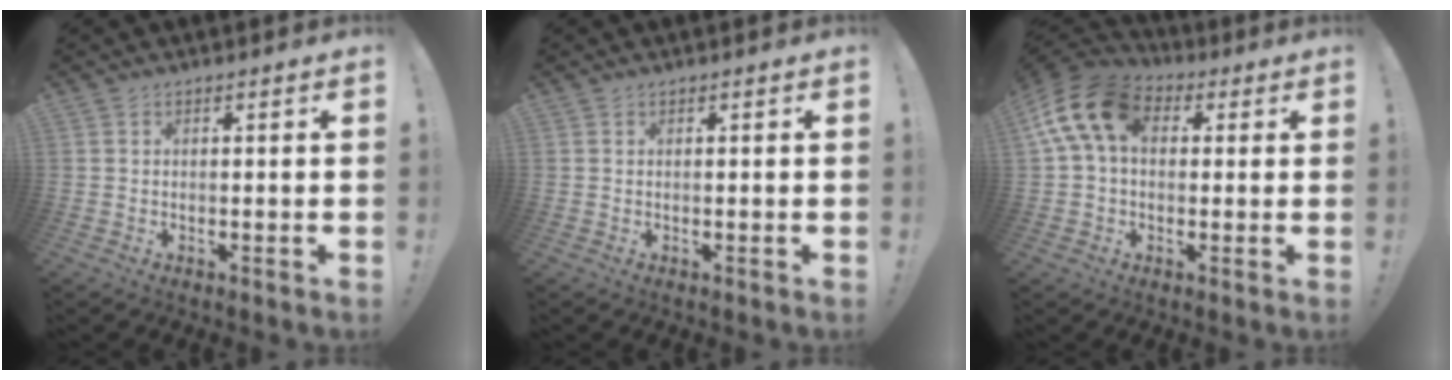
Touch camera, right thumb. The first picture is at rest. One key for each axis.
{"total": 0.0}
{"total": 15.5, "fx": 4.2, "fy": 10.1, "fz": 10.9, "tx": -0.209, "ty": 0.007, "tz": 0.079}